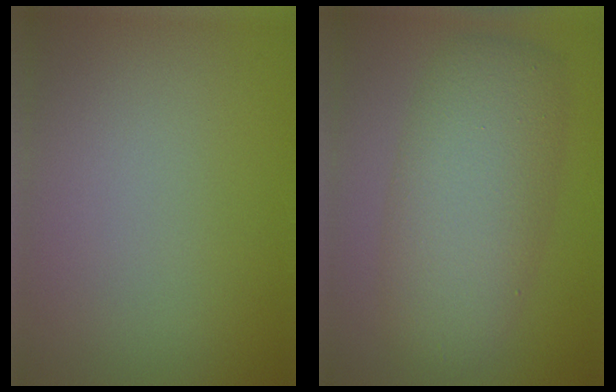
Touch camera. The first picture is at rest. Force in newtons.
{"total": 7.3, "press": 7.3, "slide": 0.1}